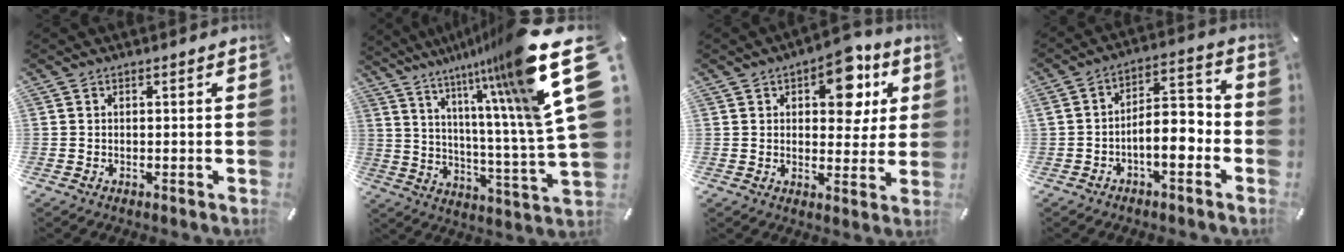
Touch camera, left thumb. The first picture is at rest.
{"total": 22.7, "force": [13.8, 2.2, 17.9], "torque": [-0.245, -0.116, 0.208]}
{"total": 12.5, "force": [5.7, 7.0, 8.6], "torque": [-0.099, -0.022, 0.092]}
{"total": 8.4, "force": [-4.1, 3.8, 6.4], "torque": [-0.100, 0.018, -0.069]}